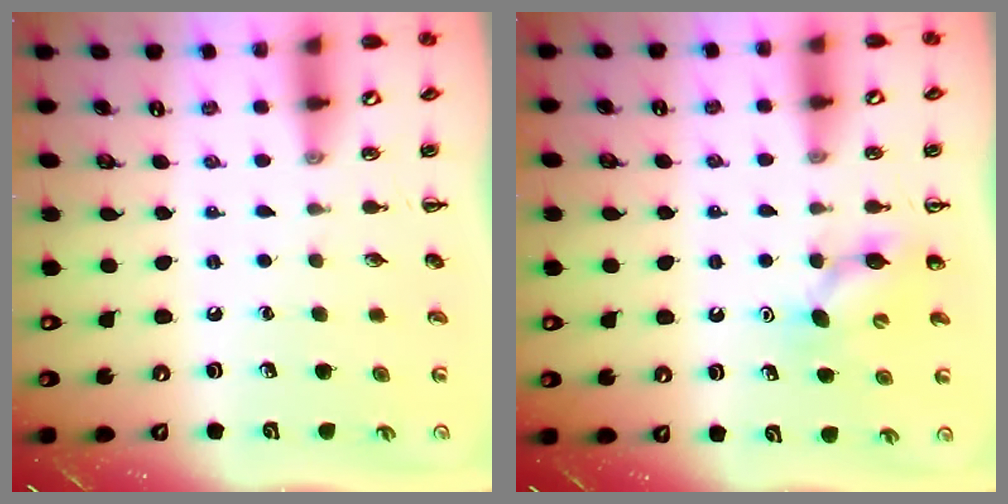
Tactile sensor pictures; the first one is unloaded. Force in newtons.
{"total": 7.6, "press": 7.4, "slide": 1.5}